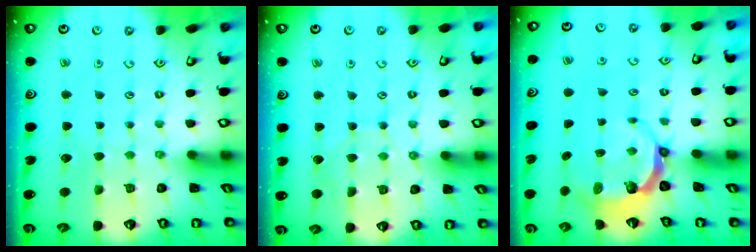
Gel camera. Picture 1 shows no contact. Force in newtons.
{"total": 3.9, "press": 3.9, "slide": 0.5}
{"total": 5.4, "press": 4.3, "slide": 3.2}